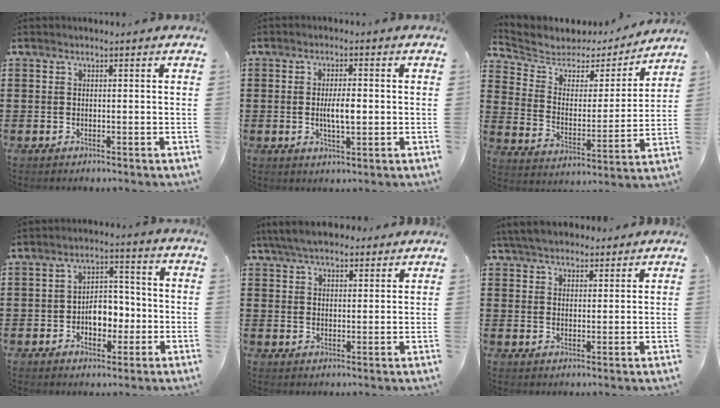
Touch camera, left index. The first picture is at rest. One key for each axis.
{"total": 4.5, "fx": -0.2, "fy": 1.3, "fz": 4.3, "tx": -0.077, "ty": -0.006, "tz": -0.009}
{"total": 4.7, "fx": 3.9, "fy": 2.5, "fz": 0.6, "tx": -0.049, "ty": -0.027, "tz": 0.061}
{"total": 5.2, "fx": -1.3, "fy": 3.4, "fz": 3.8, "tx": -0.058, "ty": 0.002, "tz": -0.031}
{"total": 5.3, "fx": 4.5, "fy": 1.7, "fz": 2.3, "tx": -0.057, "ty": -0.003, "tz": 0.085}
{"total": 5.0, "fx": 4.5, "fy": 1.6, "fz": 1.6, "tx": -0.046, "ty": -0.003, "tz": 0.085}